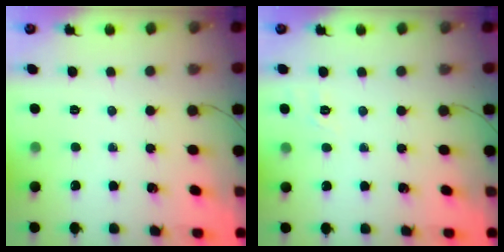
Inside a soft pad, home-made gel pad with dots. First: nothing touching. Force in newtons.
{"total": 1.7, "press": 0.3, "slide": 1.6}